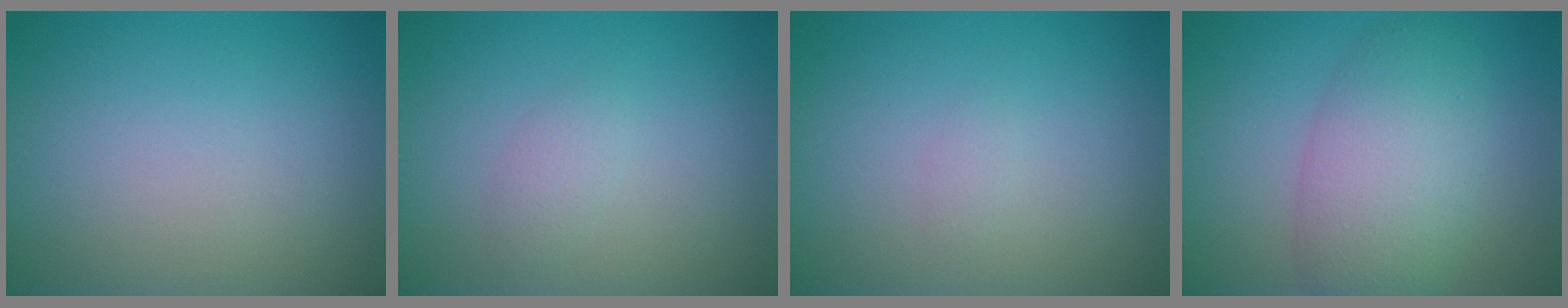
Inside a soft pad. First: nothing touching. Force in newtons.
{"total": 1.2, "press": 1.2, "slide": 0.1}
{"total": 0.6, "press": 0.6, "slide": 0.1}
{"total": 6.3, "press": 6.3, "slide": 0.1}